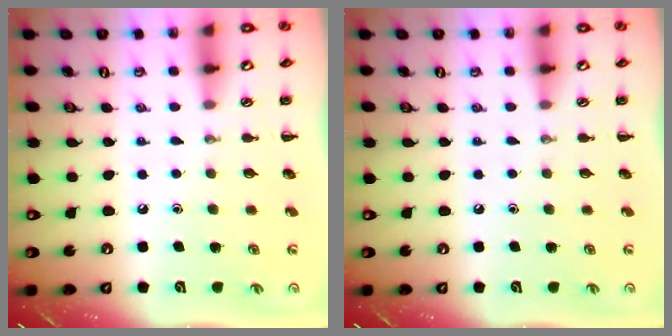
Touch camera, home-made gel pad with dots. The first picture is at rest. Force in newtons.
{"total": 0.0}